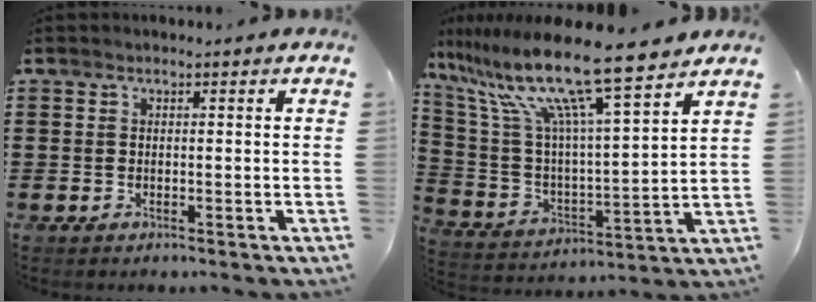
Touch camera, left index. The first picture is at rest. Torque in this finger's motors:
{"motor_torque": [1.09, 0.27, 1.05, 0.21]}